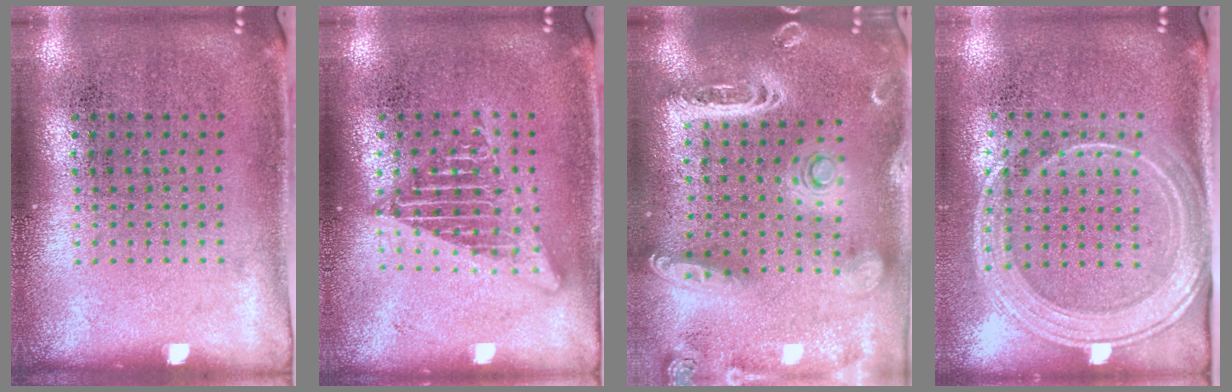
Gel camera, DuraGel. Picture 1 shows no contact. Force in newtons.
{"total": 2.4, "press": 2.4, "slide": 0.2}
{"total": 2.9, "press": 2.5, "slide": 1.6}
{"total": 2.1, "press": 1.8, "slide": 1.1}